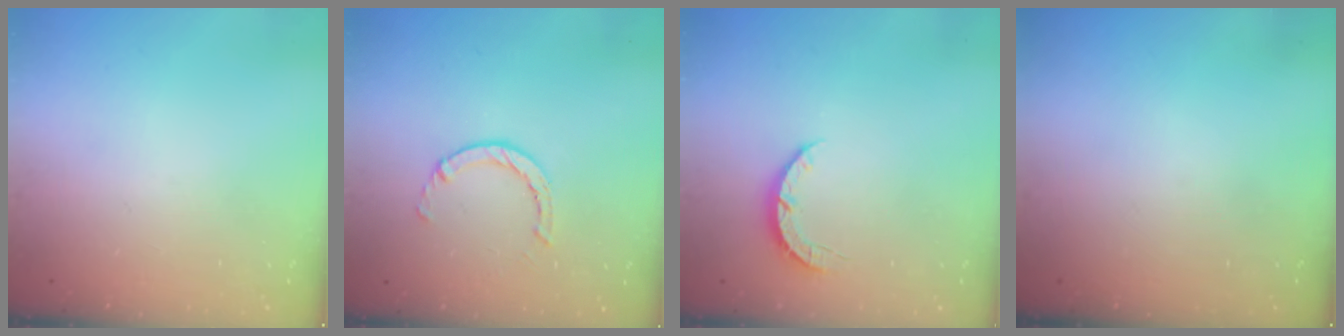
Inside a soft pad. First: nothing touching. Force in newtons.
{"total": 2.4, "press": 2.4, "slide": 0.4}
{"total": 3.6, "press": 3.5, "slide": 0.5}
{"total": 0.0}